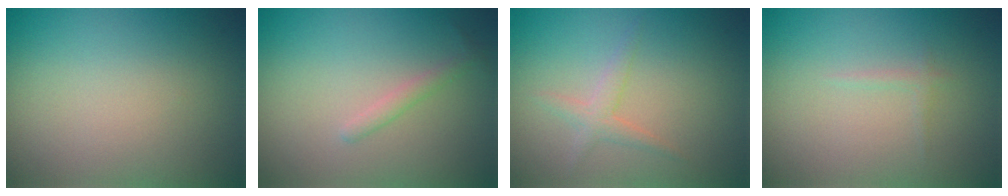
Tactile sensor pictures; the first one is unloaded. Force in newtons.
{"total": 1.1, "press": 1.1, "slide": 0.1}
{"total": 1.6, "press": 1.6, "slide": 0.0}
{"total": 0.6, "press": 0.6, "slide": 0.0}